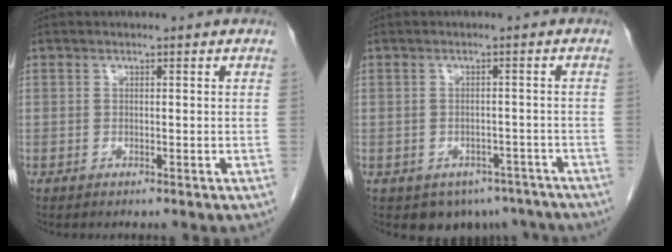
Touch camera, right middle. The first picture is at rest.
{"total": 6.9, "force": [-5.1, 4.5, 1.5], "torque": [-0.005, 0.009, -0.060]}